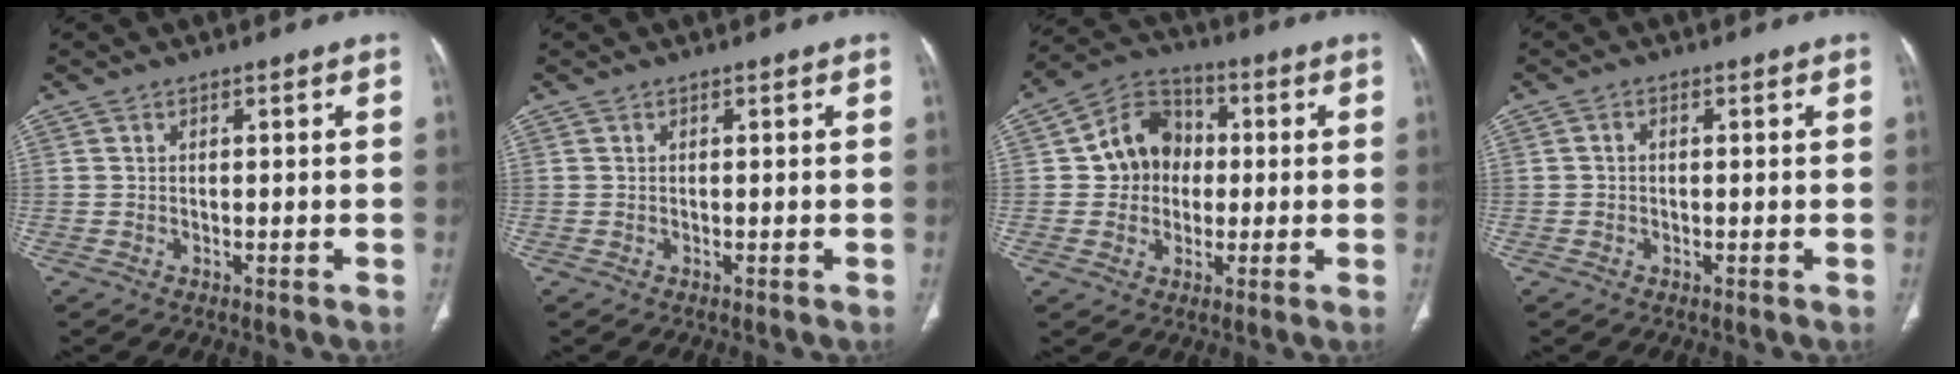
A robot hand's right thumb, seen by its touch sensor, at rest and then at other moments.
{"total": 0.0}
{"total": 10.7, "force": [0.5, 9.3, 5.3], "torque": [-0.050, 0.023, -0.001]}
{"total": 0.8, "force": [-0.1, 0.6, 0.5], "torque": [-0.007, 0.002, -0.004]}